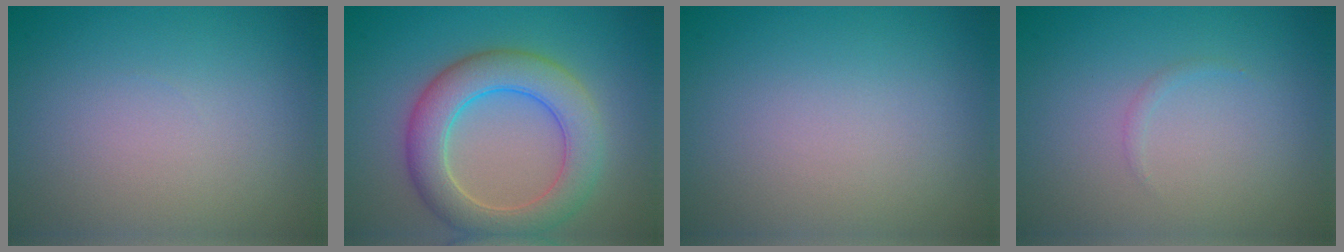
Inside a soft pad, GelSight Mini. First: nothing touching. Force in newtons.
{"total": 6.4, "press": 6.4, "slide": 0.3}
{"total": 0.0}
{"total": 0.5, "press": 0.5, "slide": 0.0}